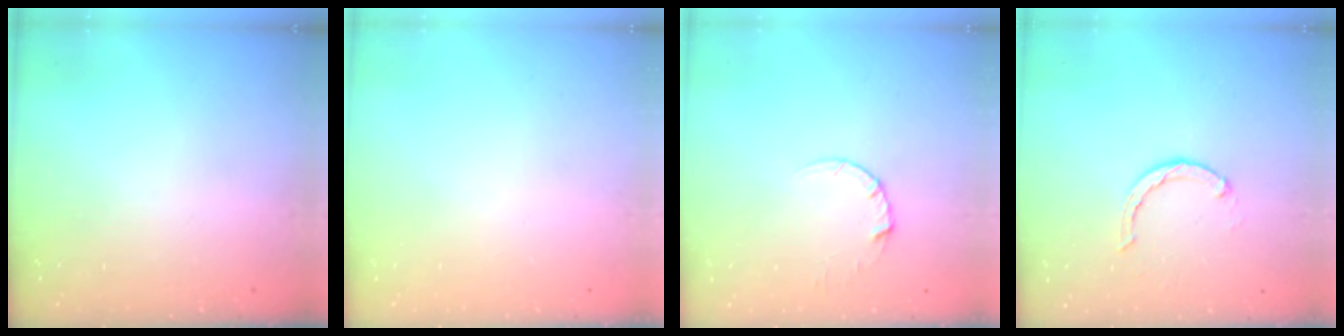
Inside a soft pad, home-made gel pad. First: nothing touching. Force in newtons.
{"total": 0.0}
{"total": 2.7, "press": 2.7, "slide": 0.2}
{"total": 2.4, "press": 2.4, "slide": 0.4}